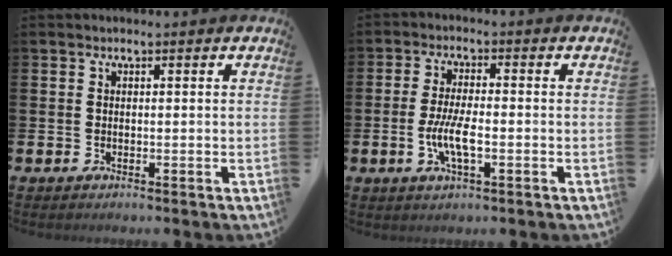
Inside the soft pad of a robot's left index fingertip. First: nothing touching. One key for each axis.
{"total": 5.0, "fx": -1.2, "fy": 1.6, "fz": 4.6, "tx": -0.083, "ty": -0.003, "tz": -0.026}